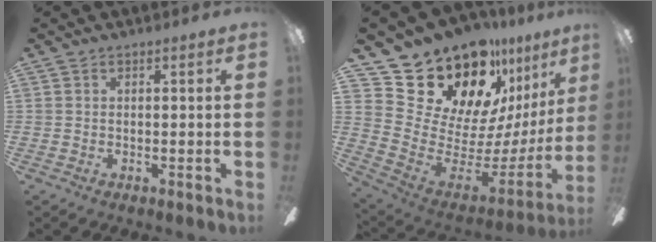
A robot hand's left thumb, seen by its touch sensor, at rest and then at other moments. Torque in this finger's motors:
{"motor_torque": [1.51, 1.72, 1.33, -1.44, 0.21]}